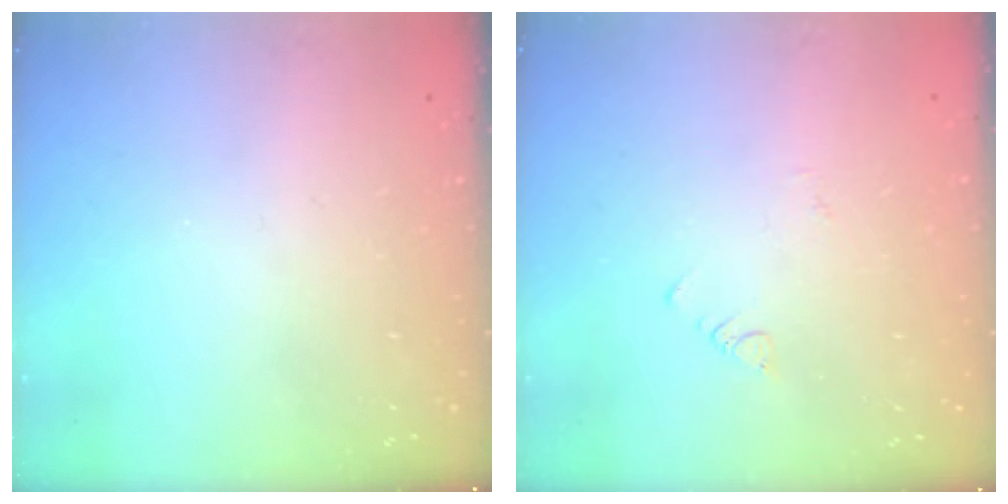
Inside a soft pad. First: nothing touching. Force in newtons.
{"total": 1.1, "press": 1.1, "slide": 0.3}